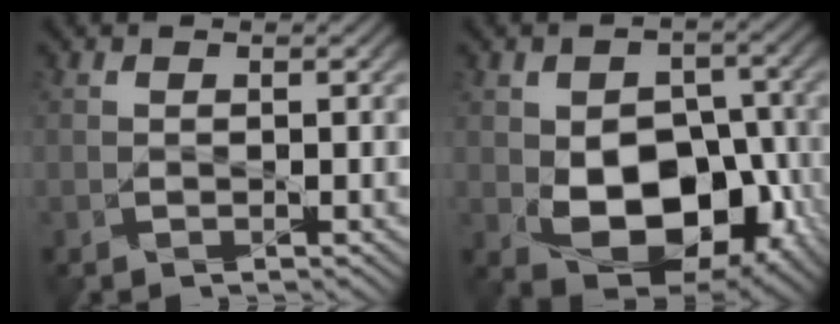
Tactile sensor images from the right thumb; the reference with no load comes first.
{"total": 12.5, "force": [-3.0, 8.7, 8.4], "torque": [-0.123, -0.023, -0.057]}